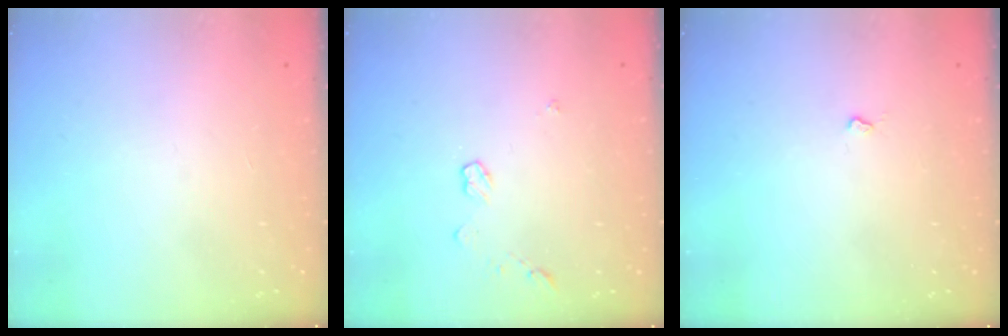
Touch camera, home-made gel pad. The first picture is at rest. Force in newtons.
{"total": 3.3, "press": 3.2, "slide": 0.4}
{"total": 1.9, "press": 1.9, "slide": 0.4}